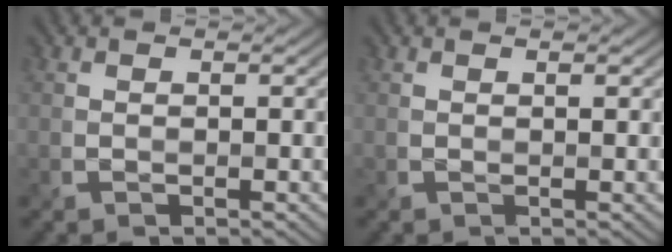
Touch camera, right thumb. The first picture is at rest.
{"total": 0.7, "force": [0.4, 0.0, 0.5], "torque": [-0.012, 0.000, 0.009]}